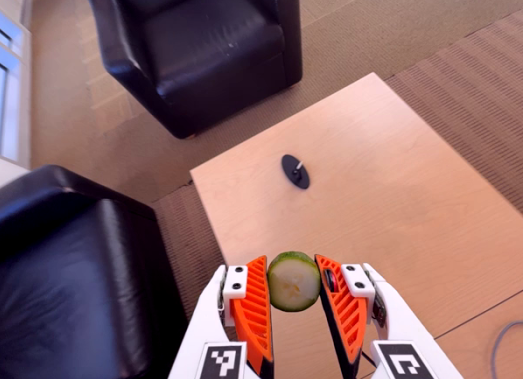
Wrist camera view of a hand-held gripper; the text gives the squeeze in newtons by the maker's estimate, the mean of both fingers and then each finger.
{"total": 8.4, "left": 8.1, "right": 8.6}